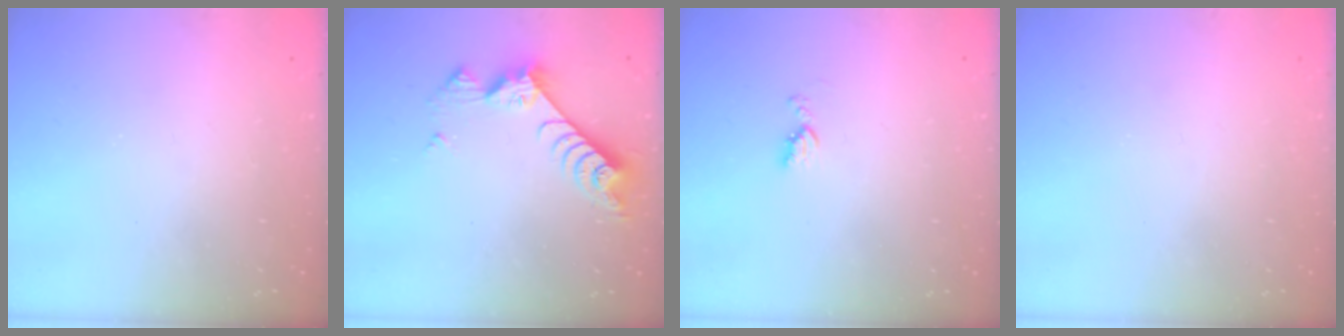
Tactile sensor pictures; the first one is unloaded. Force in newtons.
{"total": 7.6, "press": 7.6, "slide": 0.4}
{"total": 4.5, "press": 4.5, "slide": 0.6}
{"total": 0.7, "press": 0.7, "slide": 0.1}